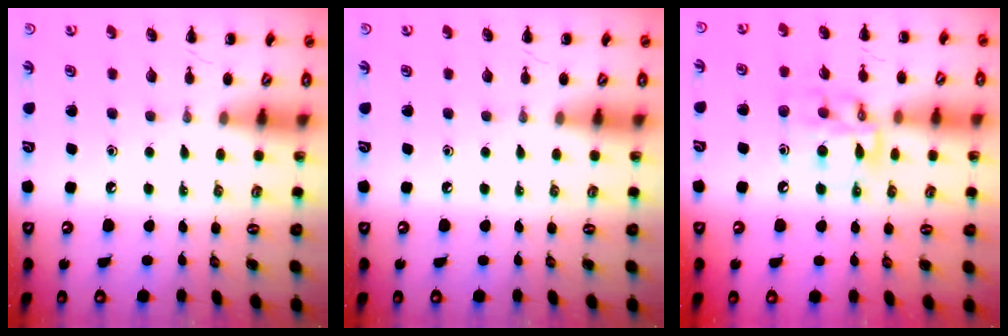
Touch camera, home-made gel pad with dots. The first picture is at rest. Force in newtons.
{"total": 0.0}
{"total": 12.3, "press": 12.2, "slide": 2.0}